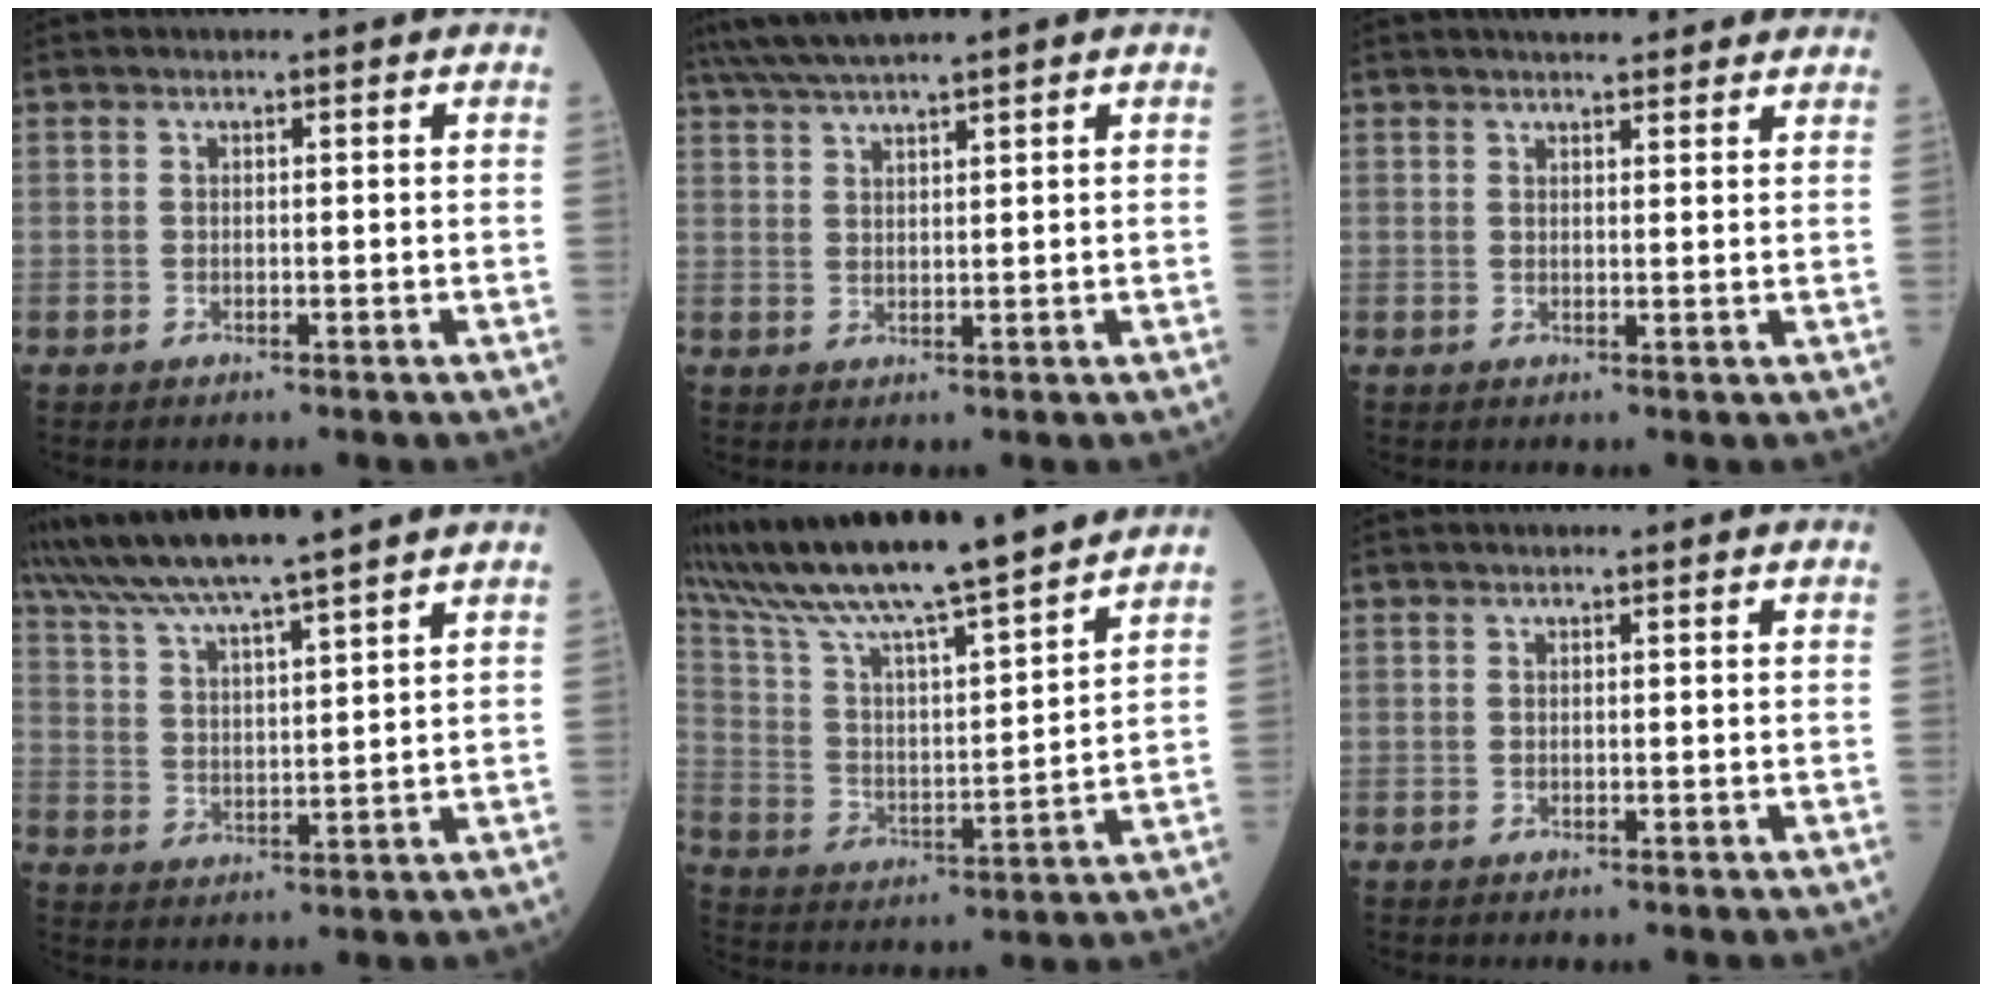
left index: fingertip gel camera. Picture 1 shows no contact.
{"total": 6.7, "force": [5.8, -0.9, 3.3], "torque": [-0.062, 0.021, 0.106]}
{"total": 7.6, "force": [6.6, 1.7, 3.4], "torque": [-0.042, 0.018, 0.081]}
{"total": 13.6, "force": [12.0, -1.7, 6.2], "torque": [-0.115, 0.008, 0.195]}
{"total": 20.5, "force": [18.3, -0.5, 9.3], "torque": [-0.176, -0.009, 0.302]}
{"total": 0.0}